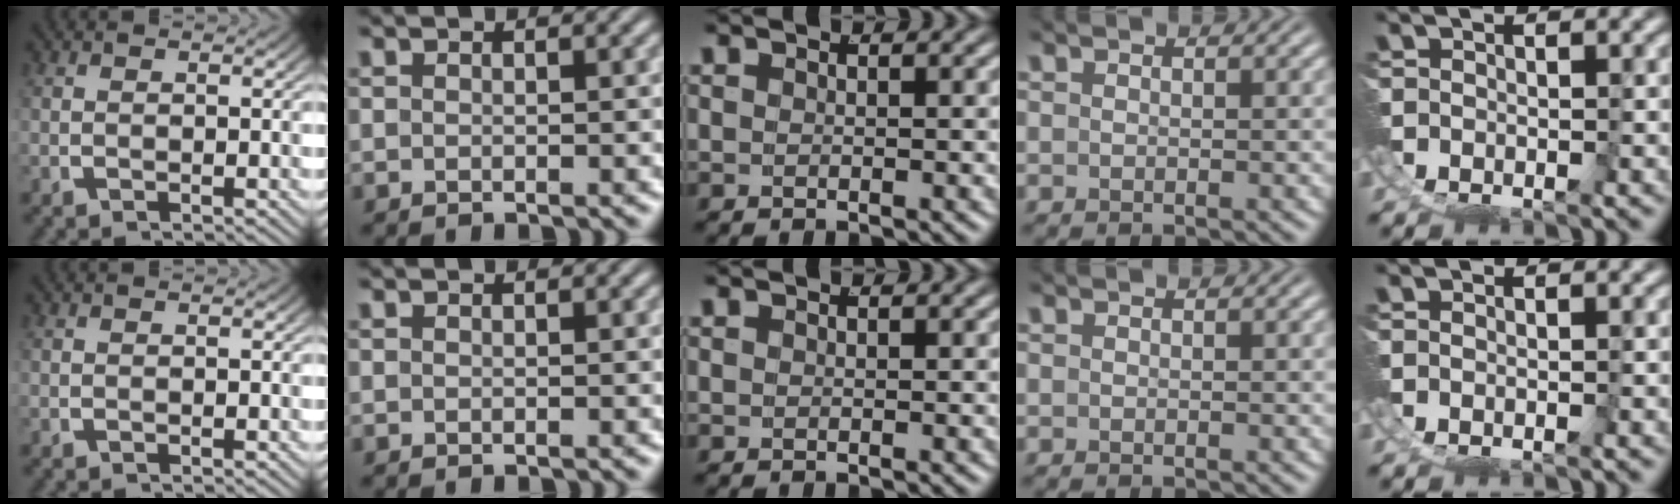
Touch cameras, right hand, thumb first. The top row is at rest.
{"little": {"total": 0.6, "force": [0.1, -0.6, -0.2], "torque": [0.005, 0.000, 0.002]}}